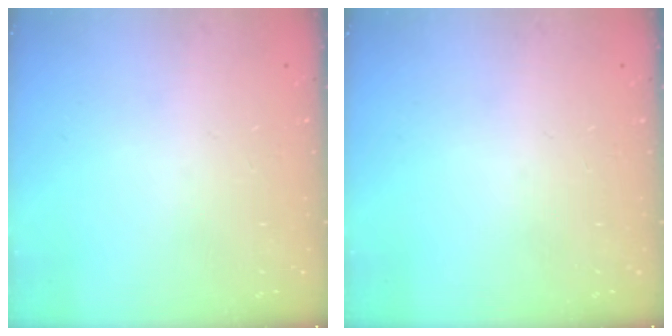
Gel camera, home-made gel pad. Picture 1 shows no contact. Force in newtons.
{"total": 0.0}